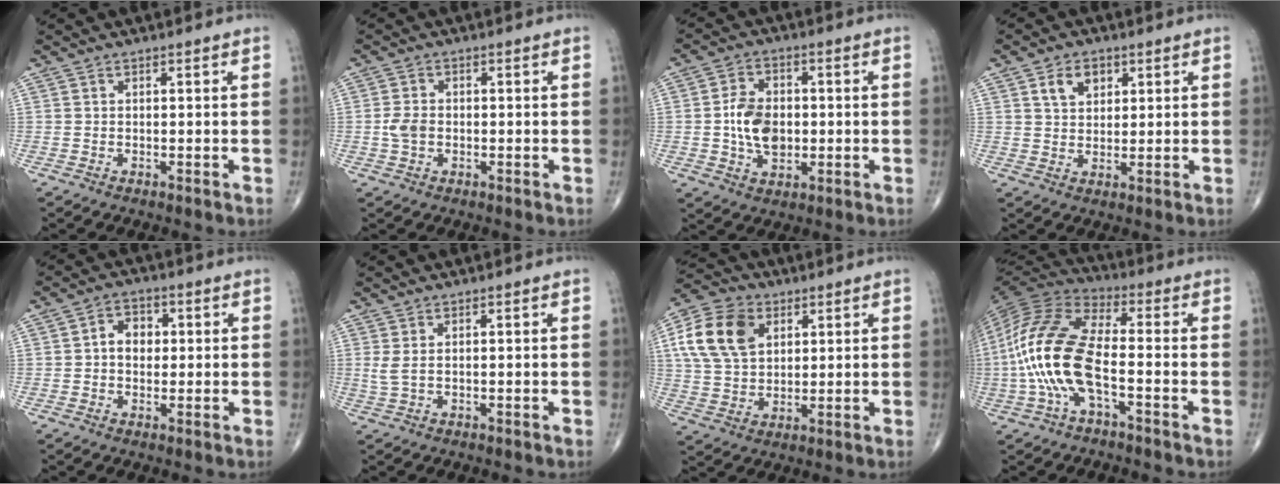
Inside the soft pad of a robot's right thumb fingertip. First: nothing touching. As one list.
[{"total": 3.3, "force": [-0.5, 2.3, 2.3], "torque": [-0.046, 0.005, -0.012]}, {"total": 9.3, "force": [-0.4, 6.4, 6.7], "torque": [-0.102, 0.007, -0.008]}, {"total": 5.5, "force": [2.5, 3.9, 3.1], "torque": [-0.032, -0.009, 0.042]}, {"total": 5.3, "force": [0.5, 4.1, 3.4], "torque": [-0.035, 0.013, 0.002]}, {"total": 2.1, "force": [0.5, 0.7, 2.0], "torque": [-0.055, 0.008, 0.018]}, {"total": 13.5, "force": [4.5, 9.4, 8.6], "torque": [-0.154, 0.000, 0.083]}, {"total": 17.3, "force": [-3.7, 7.2, 15.3], "torque": [-0.336, 0.033, -0.074]}]